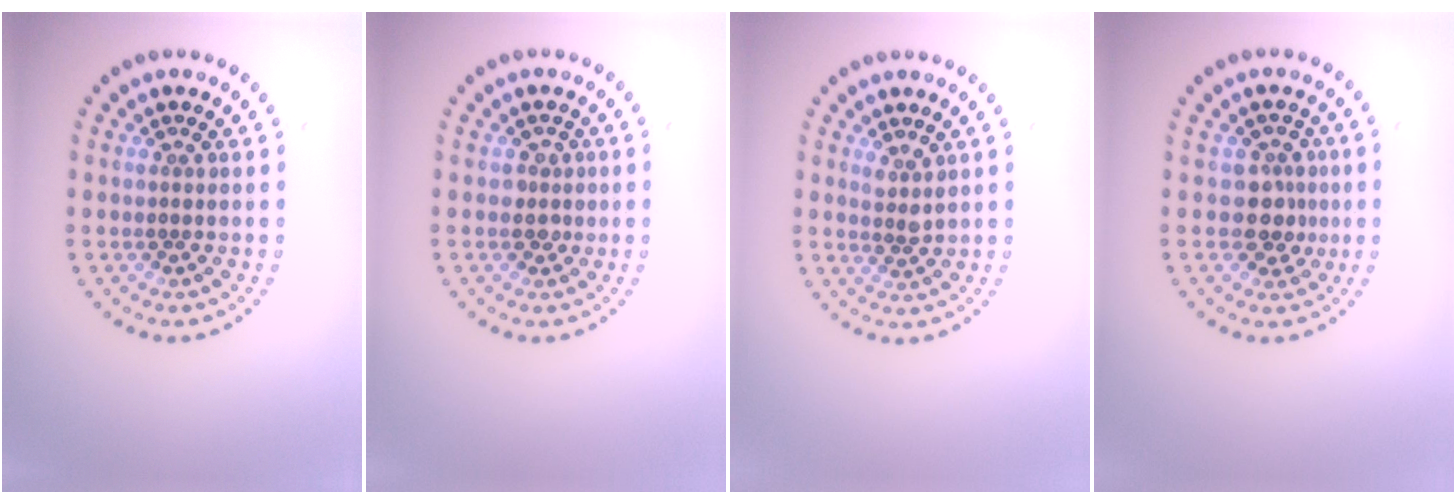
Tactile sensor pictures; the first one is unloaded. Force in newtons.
{"total": 1.3, "press": 1.1, "slide": 0.7}
{"total": 1.5, "press": 1.2, "slide": 0.9}
{"total": 2.5, "press": 2.1, "slide": 1.3}